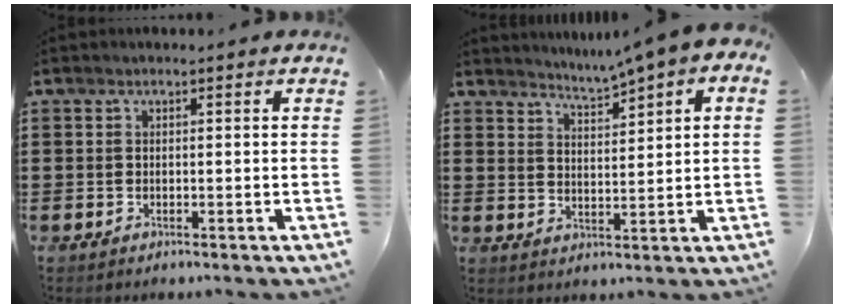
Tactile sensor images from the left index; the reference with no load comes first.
{"total": 2.3, "force": [2.2, -0.4, 0.7], "torque": [-0.028, -0.022, 0.029]}